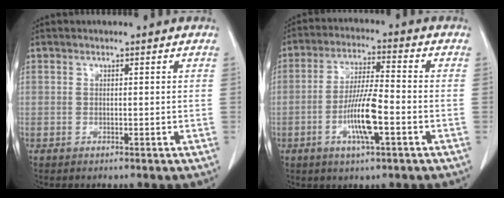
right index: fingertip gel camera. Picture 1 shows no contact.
{"total": 8.8, "force": [-2.9, 1.0, 8.3], "torque": [-0.158, -0.004, -0.056]}